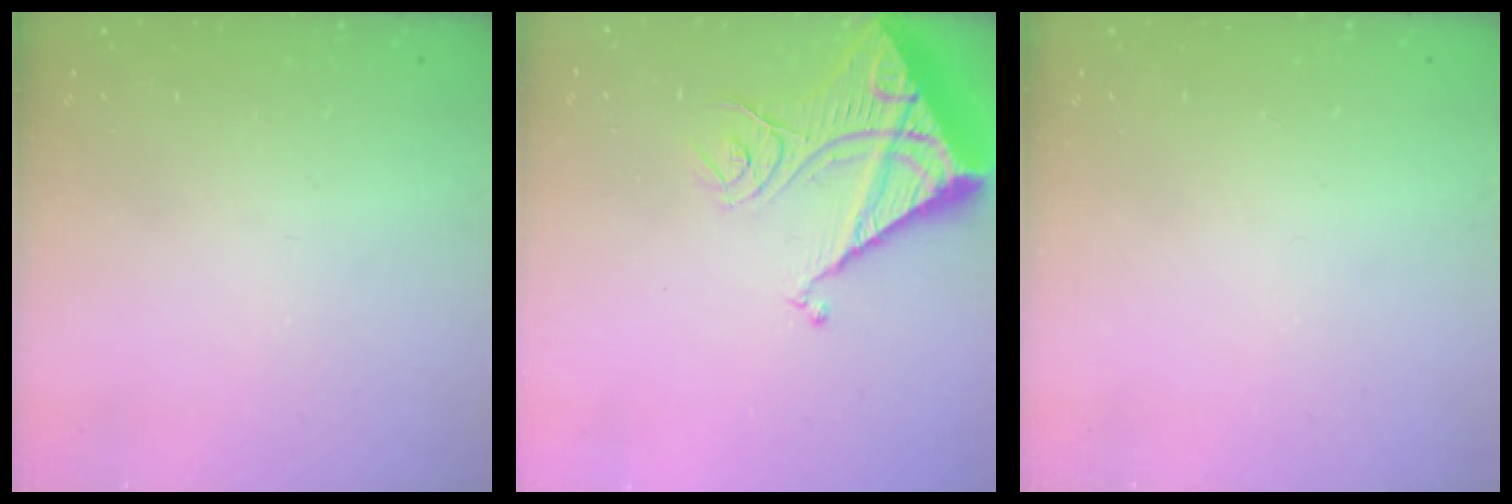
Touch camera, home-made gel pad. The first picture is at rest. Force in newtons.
{"total": 15.5, "press": 15.4, "slide": 1.6}
{"total": 0.0}